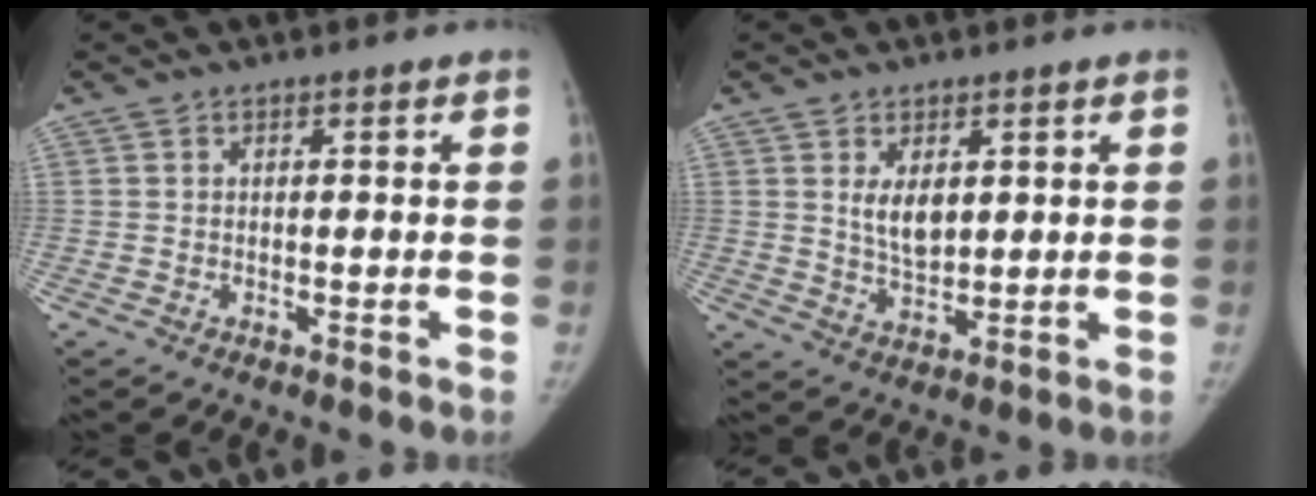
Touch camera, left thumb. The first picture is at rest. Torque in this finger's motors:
{"motor_torque": [0.00, 0.09, 0.08, 0.11, 0.01]}